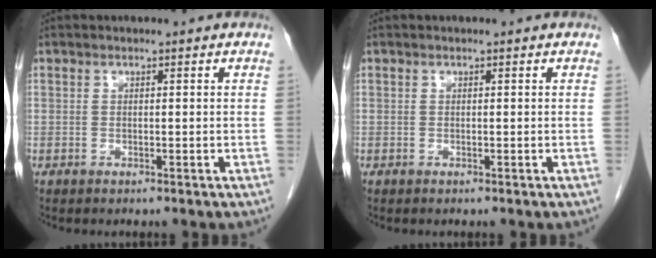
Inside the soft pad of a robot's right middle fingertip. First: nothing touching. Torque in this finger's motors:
{"motor_torque": [0.00, 0.00, 0.00, 0.00]}